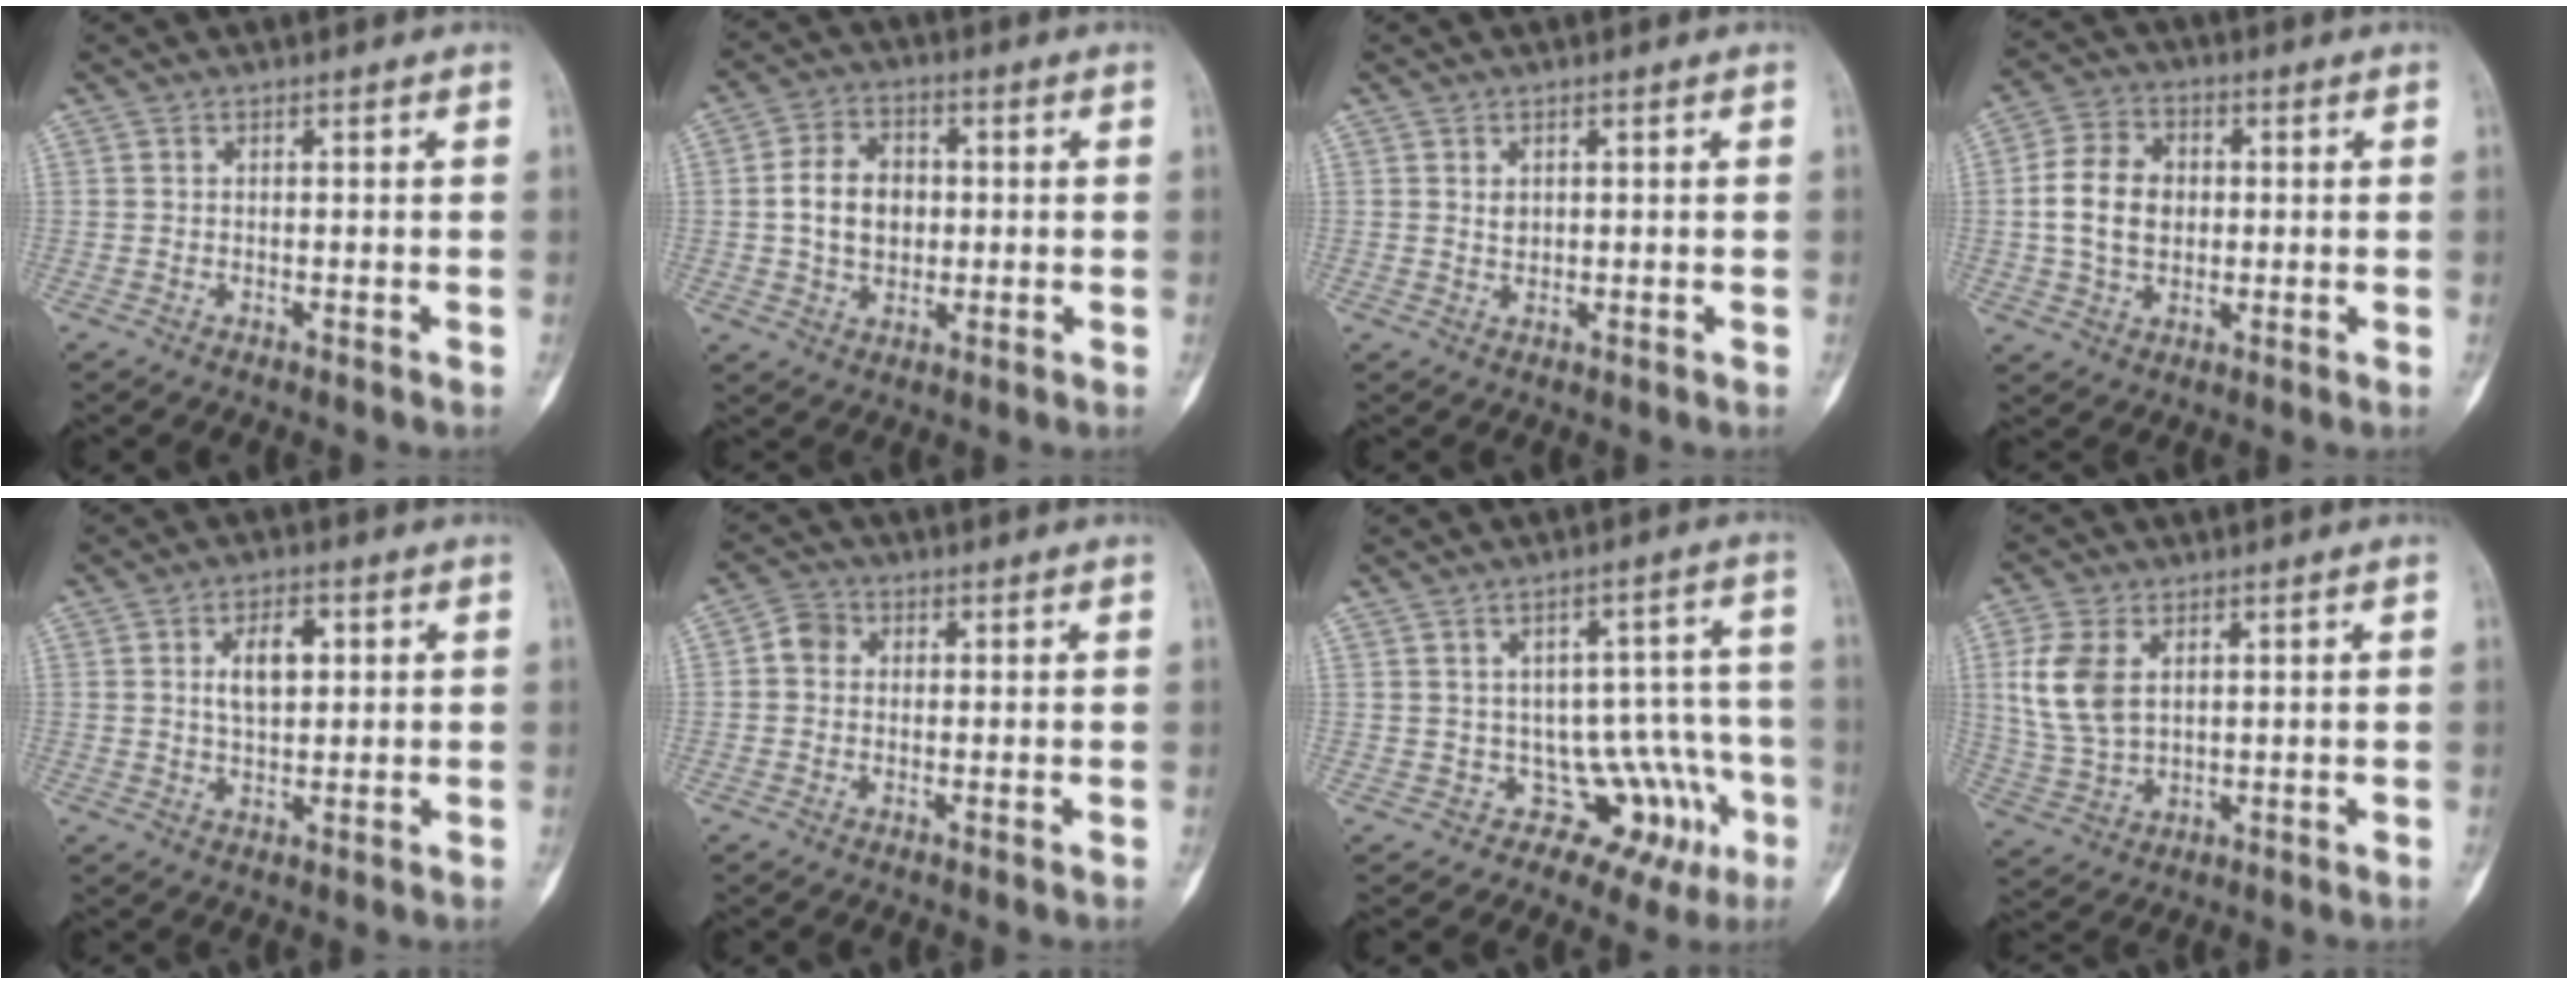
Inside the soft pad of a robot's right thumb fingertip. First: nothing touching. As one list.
[{"total": 9.2, "force": [0.3, 6.9, 6.1], "torque": [-0.084, 0.009, 0.004]}, {"total": 1.6, "force": [0.5, 1.2, 0.9], "torque": [-0.008, -0.004, 0.013]}, {"total": 10.4, "force": [0.4, 7.7, 6.9], "torque": [-0.113, 0.012, 0.004]}, {"total": 6.2, "force": [1.6, 3.5, 5.0], "torque": [-0.075, -0.002, 0.027]}, {"total": 3.6, "force": [0.3, 3.1, 1.8], "torque": [-0.018, 0.010, -0.002]}, {"total": 12.3, "force": [-4.4, 8.8, 7.3], "torque": [-0.037, 0.037, -0.046]}, {"total": 9.8, "force": [2.6, 6.1, 7.2], "torque": [-0.150, -0.005, 0.061]}]